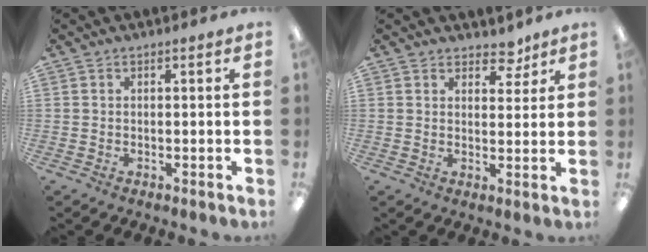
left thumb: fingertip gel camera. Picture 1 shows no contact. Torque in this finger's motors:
{"motor_torque": [0.24, 0.22, -0.10, -0.17, -0.01]}